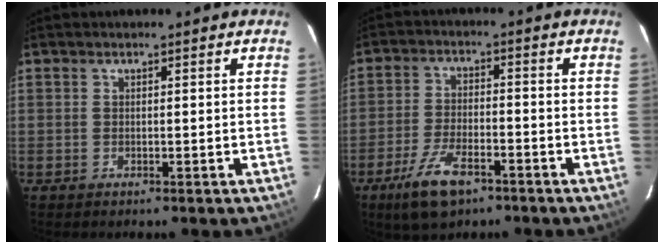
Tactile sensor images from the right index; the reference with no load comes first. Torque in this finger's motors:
{"motor_torque": [0.77, -0.76, 0.36, 0.09]}